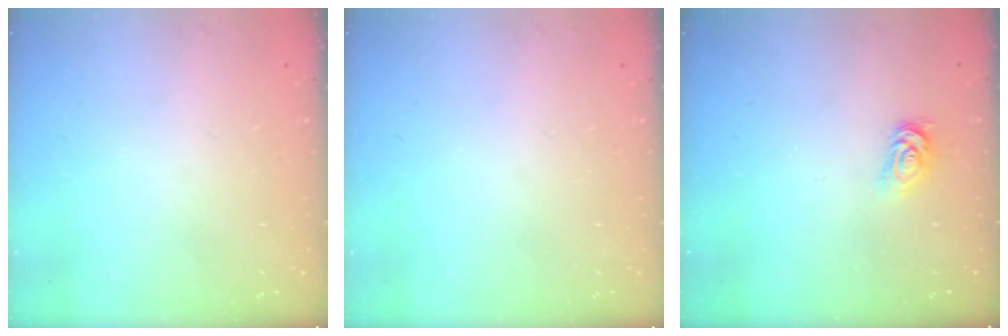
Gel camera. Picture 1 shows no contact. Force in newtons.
{"total": 0.0}
{"total": 2.6, "press": 2.6, "slide": 0.4}